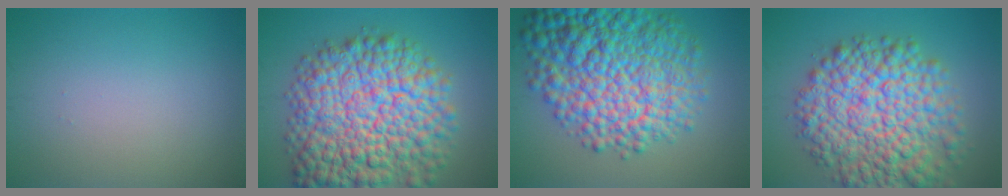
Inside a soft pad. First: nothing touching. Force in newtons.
{"total": 14.7, "press": 14.7, "slide": 0.5}
{"total": 14.0, "press": 14.0, "slide": 0.4}
{"total": 12.0, "press": 12.0, "slide": 0.3}